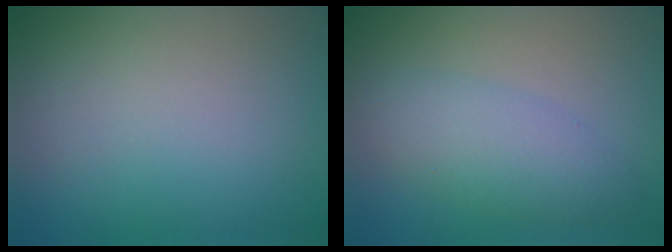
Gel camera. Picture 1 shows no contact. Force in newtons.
{"total": 3.5, "press": 3.5, "slide": 0.1}